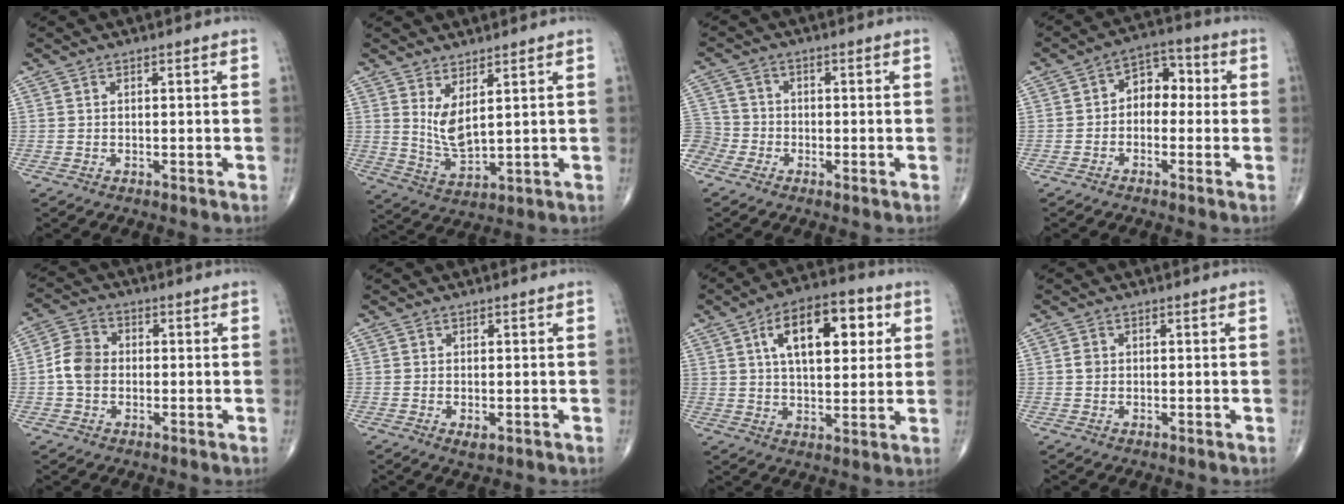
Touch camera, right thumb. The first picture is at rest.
{"total": 6.5, "force": [2.7, 2.3, 5.4], "torque": [-0.105, -0.036, 0.064]}
{"total": 7.7, "force": [-3.6, 6.5, 2.0], "torque": [-0.054, 0.020, -0.075]}
{"total": 7.1, "force": [-0.1, 5.1, 4.9], "torque": [-0.037, 0.031, -0.018]}
{"total": 6.2, "force": [-0.6, 5.0, 3.7], "torque": [-0.063, 0.018, -0.022]}
{"total": 1.6, "force": [-0.5, 0.7, 1.3], "torque": [-0.021, -0.003, -0.006]}
{"total": 15.8, "force": [5.2, 7.9, 12.7], "torque": [-0.168, 0.003, 0.080]}
{"total": 1.4, "force": [0.1, 1.2, 0.7], "torque": [-0.008, 0.002, 0.002]}